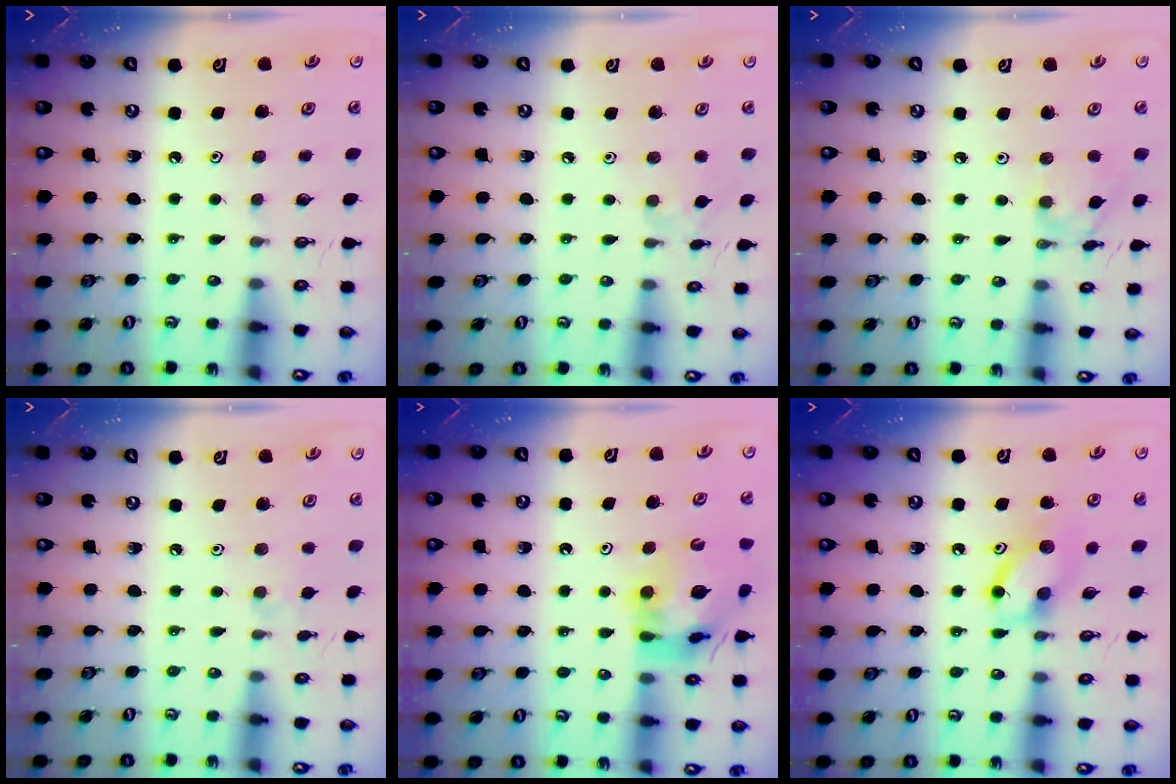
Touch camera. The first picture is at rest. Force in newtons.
{"total": 1.8, "press": 1.7, "slide": 0.5}
{"total": 6.7, "press": 6.7, "slide": 0.3}
{"total": 2.4, "press": 2.4, "slide": 0.5}
{"total": 14.0, "press": 13.9, "slide": 1.8}
{"total": 9.1, "press": 9.1, "slide": 1.2}